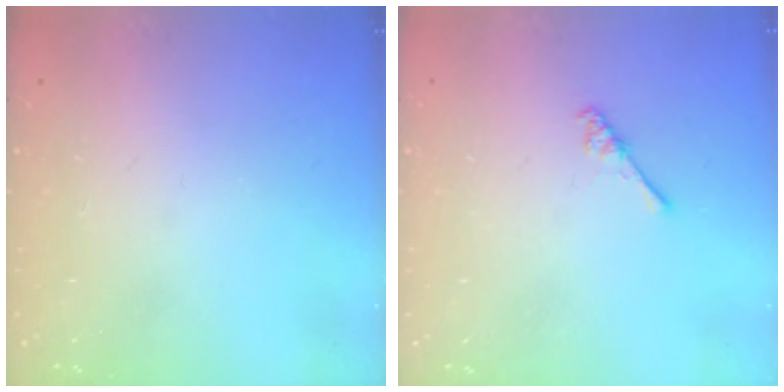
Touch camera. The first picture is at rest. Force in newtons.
{"total": 2.6, "press": 2.6, "slide": 0.3}